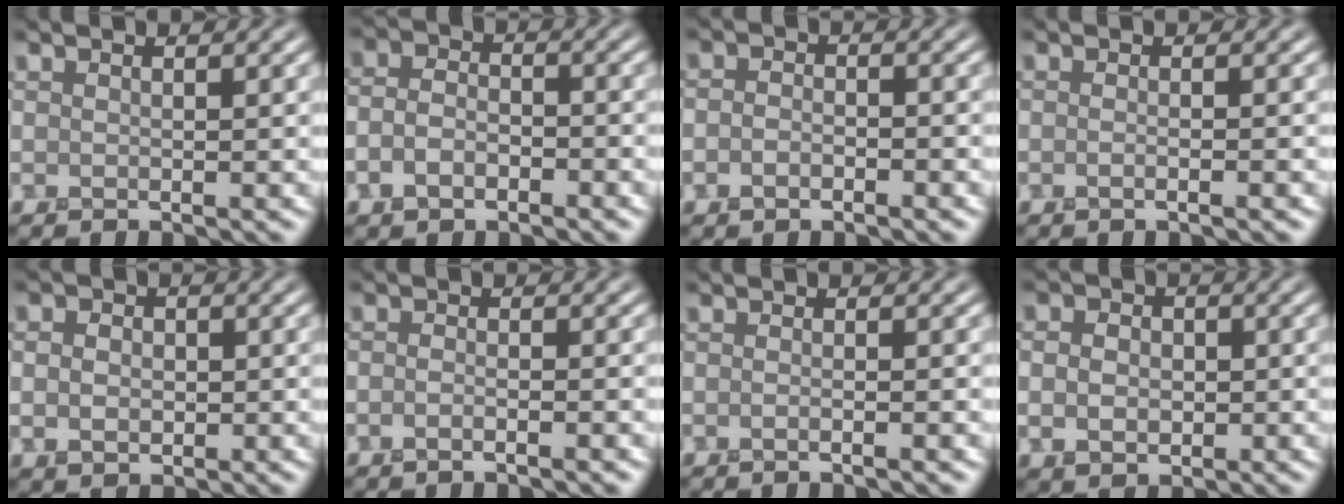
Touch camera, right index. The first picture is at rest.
{"total": 3.2, "force": [-1.3, 2.1, 2.0], "torque": [-0.039, 0.000, -0.032]}
{"total": 1.8, "force": [-0.8, 1.1, 1.2], "torque": [-0.018, 0.001, -0.019]}
{"total": 2.3, "force": [-0.3, 1.1, 2.0], "torque": [0.004, 0.000, -0.021]}
{"total": 3.0, "force": [0.0, 2.5, 1.7], "torque": [-0.026, 0.004, -0.014]}
{"total": 1.8, "force": [-0.9, 0.6, 1.4], "torque": [-0.013, 0.002, -0.017]}
{"total": 2.1, "force": [-0.4, 0.9, 1.8], "torque": [0.002, -0.001, -0.021]}
{"total": 3.8, "force": [-0.1, 3.1, 2.2], "torque": [-0.031, 0.004, -0.018]}